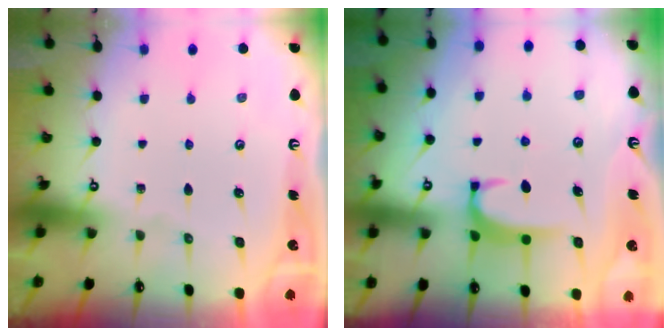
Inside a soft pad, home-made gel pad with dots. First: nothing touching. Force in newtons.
{"total": 1.8, "press": 1.7, "slide": 0.5}